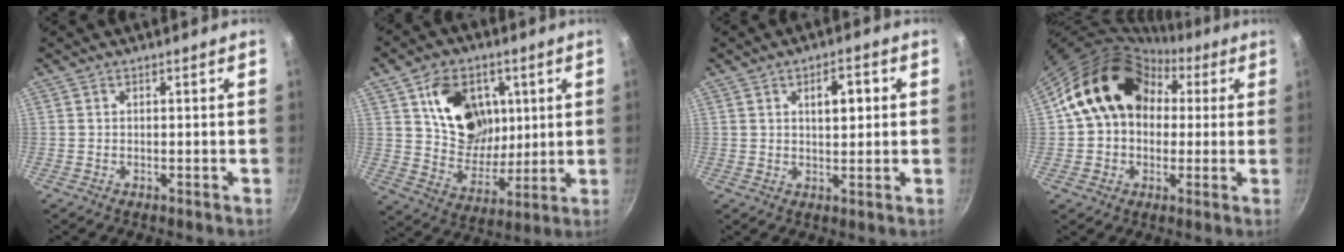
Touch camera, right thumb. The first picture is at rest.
{"total": 15.6, "force": [5.2, 11.8, 8.8], "torque": [-0.102, -0.030, 0.097]}
{"total": 5.5, "force": [1.4, 2.7, 4.5], "torque": [-0.047, 0.001, 0.020]}
{"total": 17.2, "force": [3.4, 13.7, 9.7], "torque": [-0.125, 0.043, 0.049]}